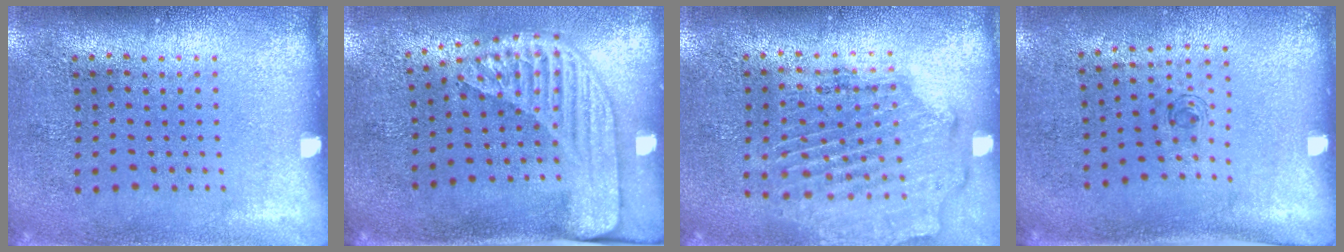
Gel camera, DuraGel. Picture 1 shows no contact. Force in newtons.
{"total": 2.3, "press": 1.8, "slide": 1.5}
{"total": 1.9, "press": 1.7, "slide": 0.7}
{"total": 0.6, "press": 0.2, "slide": 0.6}